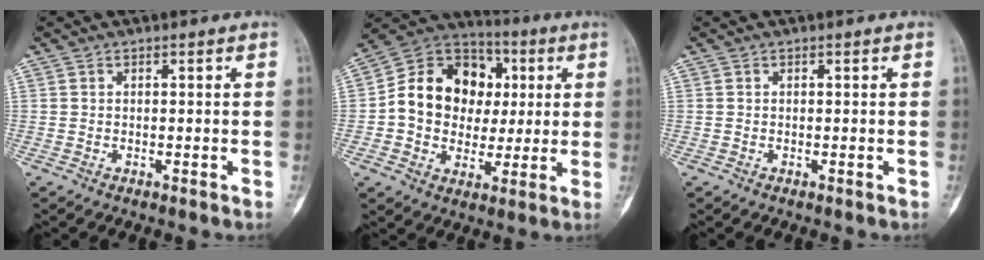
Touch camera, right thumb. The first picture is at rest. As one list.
[{"total": 17.4, "force": [1.7, 14.4, 9.6], "torque": [-0.119, 0.027, 0.029]}, {"total": 0.0}]